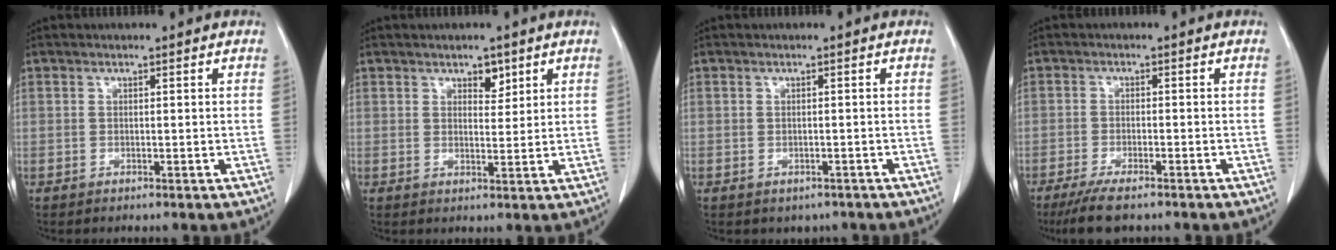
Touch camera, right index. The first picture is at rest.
{"total": 2.5, "force": [1.6, 1.3, 1.4], "torque": [-0.019, -0.002, 0.028]}
{"total": 2.4, "force": [-2.0, 1.3, 0.4], "torque": [-0.007, 0.002, -0.022]}
{"total": 7.1, "force": [-5.6, 1.1, 4.2], "torque": [-0.072, -0.015, -0.088]}